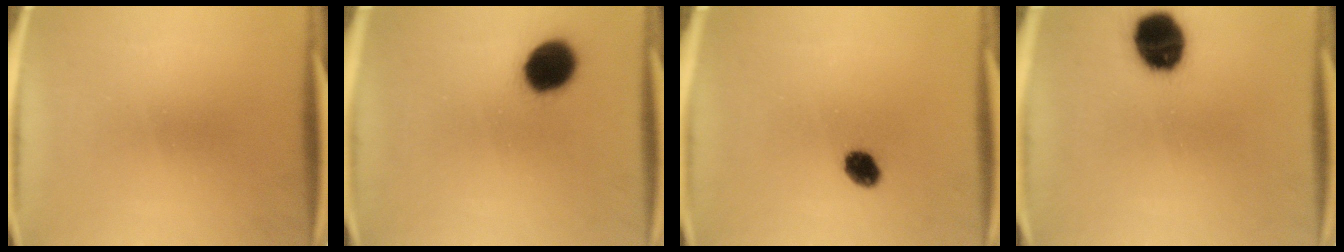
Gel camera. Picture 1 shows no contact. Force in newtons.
{"total": 10.7}
{"total": 4.5}
{"total": 13.3}